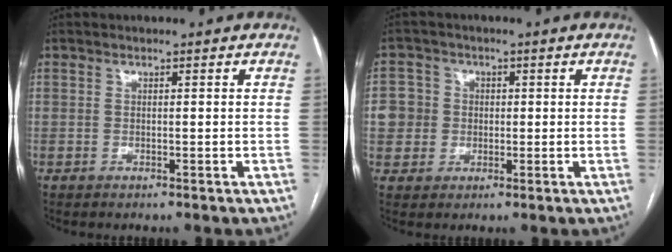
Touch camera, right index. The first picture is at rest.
{"total": 5.5, "force": [0.1, 5.5, 1.0], "torque": [-0.021, 0.017, 0.004]}